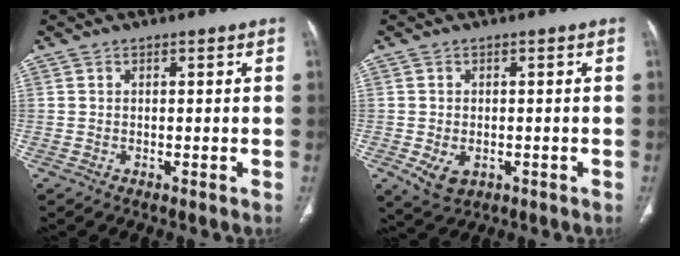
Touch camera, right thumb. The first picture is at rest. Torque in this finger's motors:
{"motor_torque": [2.82, 0.80, 0.34, -1.22, -0.04]}